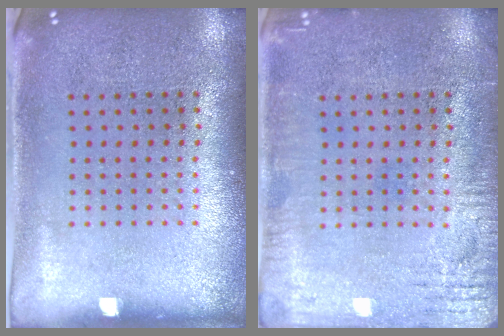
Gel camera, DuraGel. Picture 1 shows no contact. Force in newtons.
{"total": 3.0, "press": 3.0, "slide": 0.2}